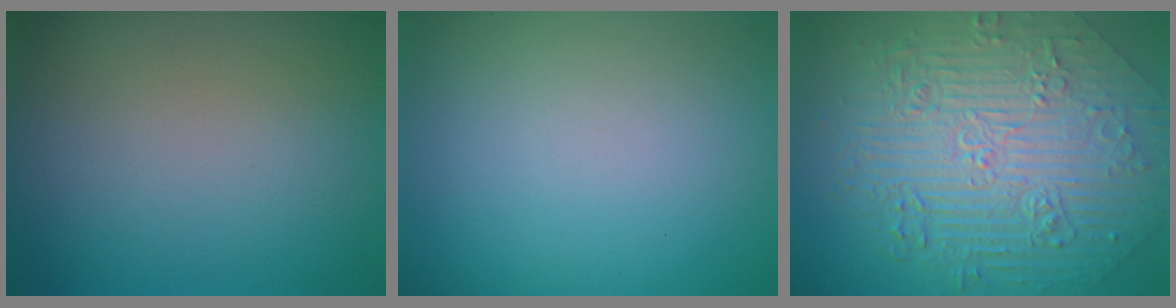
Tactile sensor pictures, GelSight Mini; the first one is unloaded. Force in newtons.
{"total": 0.0}
{"total": 10.8, "press": 7.5, "slide": 7.8}